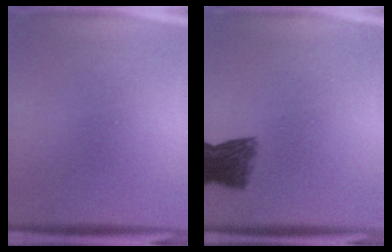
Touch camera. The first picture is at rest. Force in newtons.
{"total": 6.0}